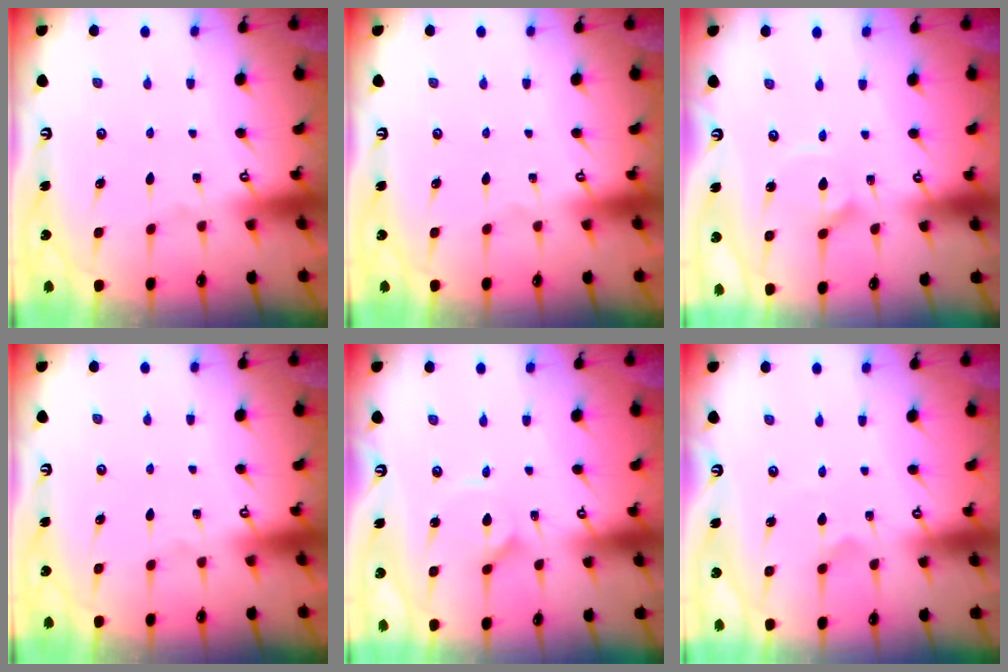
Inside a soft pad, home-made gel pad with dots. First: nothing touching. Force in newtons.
{"total": 0.0}
{"total": 3.1, "press": 3.1, "slide": 0.3}
{"total": 0.0}
{"total": 1.5, "press": 1.5, "slide": 0.0}
{"total": 1.7, "press": 1.6, "slide": 0.2}